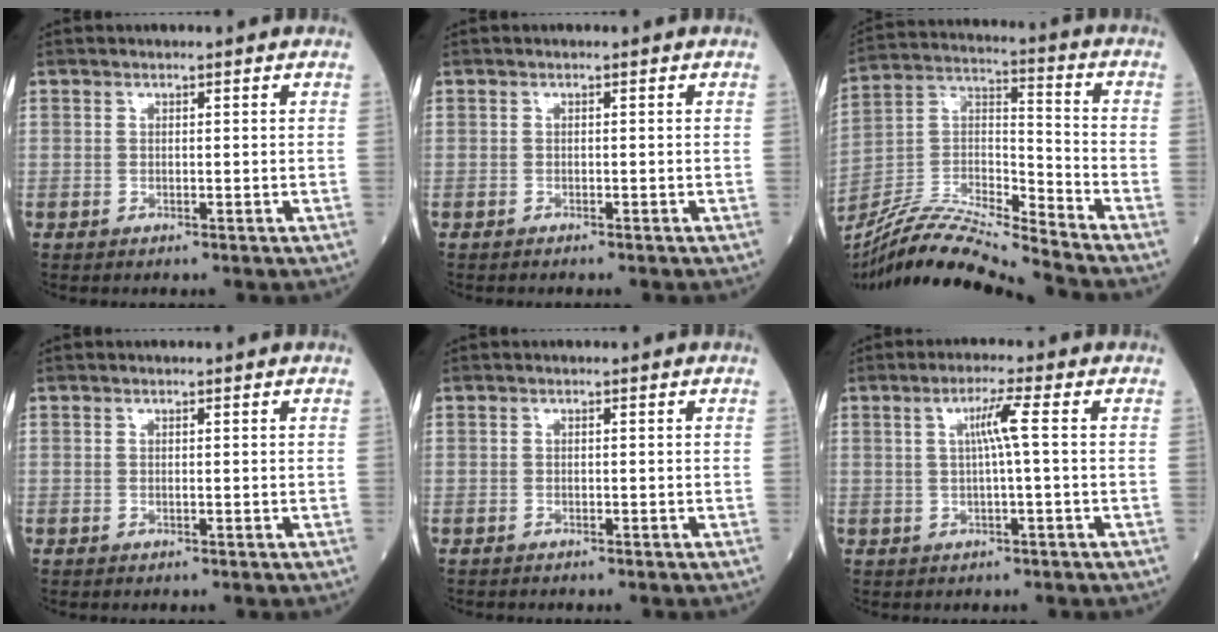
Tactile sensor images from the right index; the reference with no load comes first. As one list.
[{"total": 1.0, "force": [-0.9, 0.1, 0.4], "torque": [-0.004, 0.000, -0.012]}, {"total": 16.8, "force": [-15.7, -1.2, 5.7], "torque": [-0.104, 0.013, -0.294]}, {"total": 0.0}, {"total": 0.6, "force": [-0.6, 0.1, 0.1], "torque": [-0.003, -0.001, -0.011]}, {"total": 3.8, "force": [0.5, -0.7, 3.7], "torque": [-0.071, 0.006, 0.010]}]